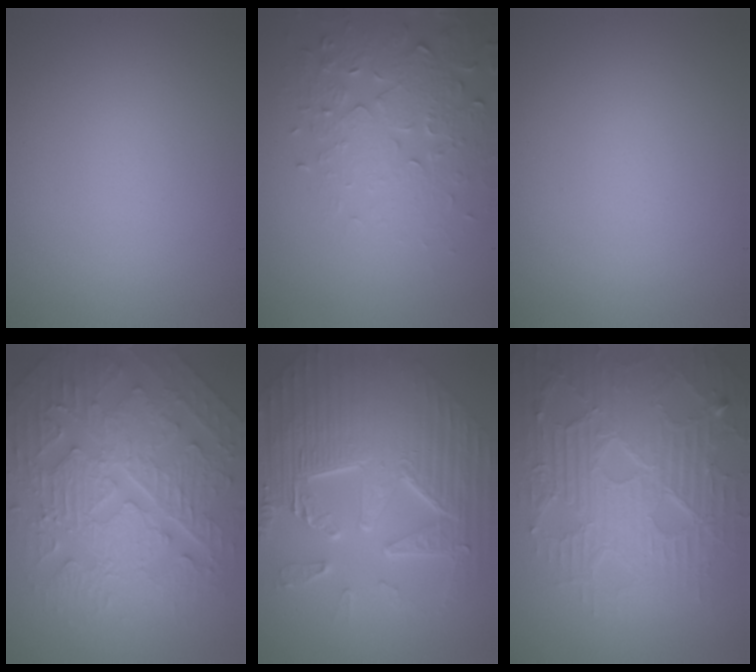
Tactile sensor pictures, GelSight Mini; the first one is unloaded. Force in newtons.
{"total": 4.2, "press": 4.2, "slide": 0.5}
{"total": 0.0}
{"total": 10.4, "press": 7.1, "slide": 7.6}
{"total": 11.1, "press": 7.7, "slide": 8.0}
{"total": 8.8, "press": 6.3, "slide": 6.2}